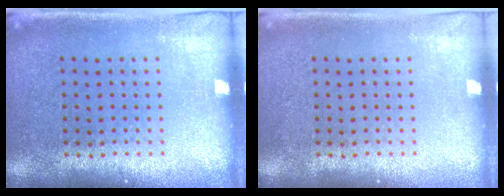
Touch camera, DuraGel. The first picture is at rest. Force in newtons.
{"total": 0.0}